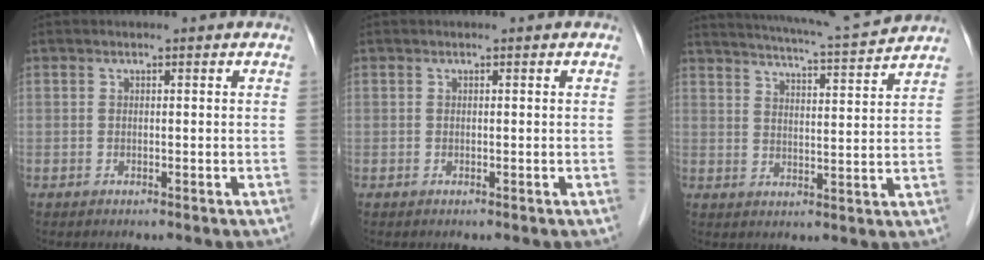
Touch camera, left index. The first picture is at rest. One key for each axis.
{"total": 0.0}
{"total": 12.2, "fx": 11.7, "fy": -1.2, "fz": 3.5, "tx": -0.069, "ty": -0.010, "tz": 0.163}